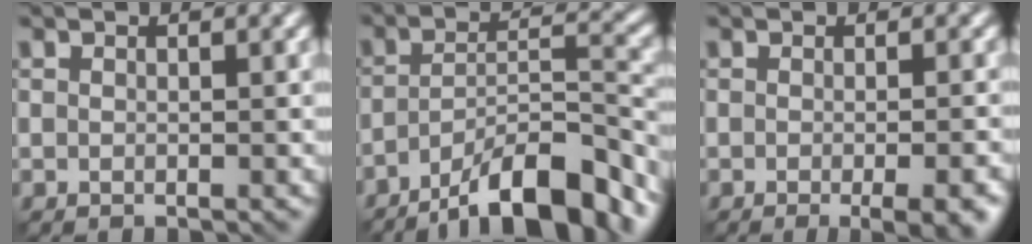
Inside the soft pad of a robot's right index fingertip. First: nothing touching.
{"total": 10.1, "force": [-7.2, 2.3, 6.6], "torque": [-0.094, 0.013, -0.127]}
{"total": 5.1, "force": [-2.0, 1.6, 4.4], "torque": [-0.033, -0.005, -0.014]}